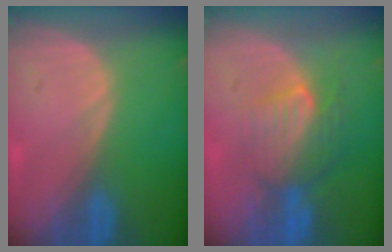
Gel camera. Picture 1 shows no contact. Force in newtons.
{"total": 7.5, "press": 7.3, "slide": 1.6}